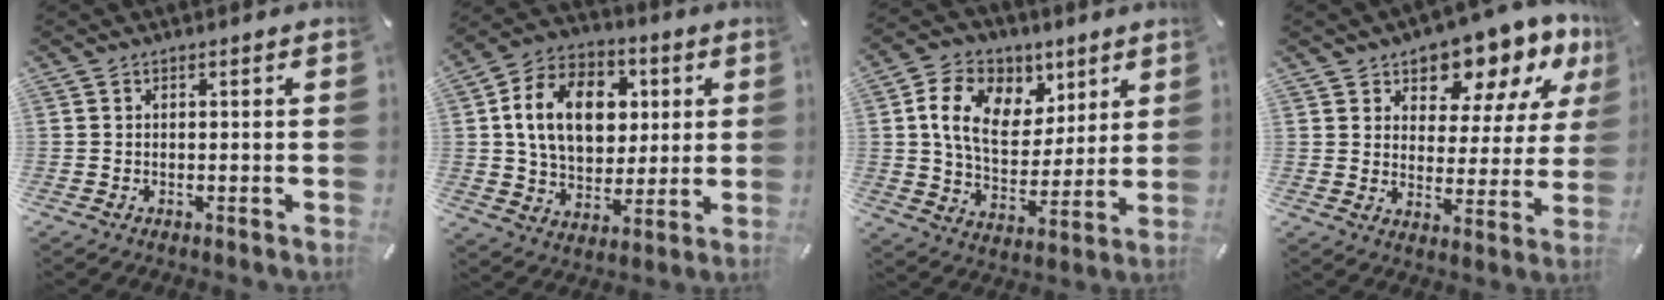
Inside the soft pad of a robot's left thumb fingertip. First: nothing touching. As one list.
[{"total": 16.6, "force": [3.3, 12.4, 10.6], "torque": [-0.195, 0.010, 0.061]}, {"total": 14.3, "force": [5.7, 10.4, 7.8], "torque": [-0.132, -0.009, 0.109]}, {"total": 11.9, "force": [9.6, 6.1, 3.7], "torque": [-0.057, -0.077, 0.167]}]